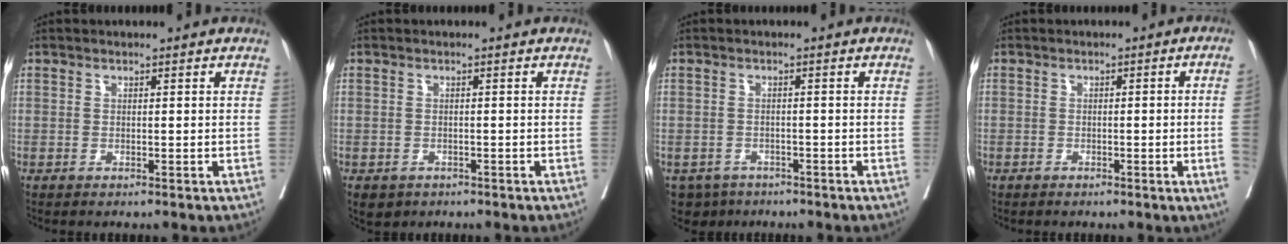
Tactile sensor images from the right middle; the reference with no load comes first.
{"total": 4.4, "force": [-2.9, 3.1, 1.4], "torque": [-0.027, -0.004, -0.040]}
{"total": 5.3, "force": [-3.9, 3.5, 0.6], "torque": [-0.010, -0.003, -0.058]}
{"total": 4.0, "force": [-0.9, -1.1, 3.8], "torque": [-0.047, -0.003, -0.014]}